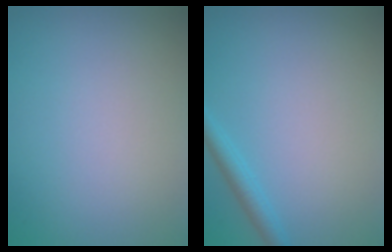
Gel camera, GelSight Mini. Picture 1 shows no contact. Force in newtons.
{"total": 1.6, "press": 1.6, "slide": 0.1}